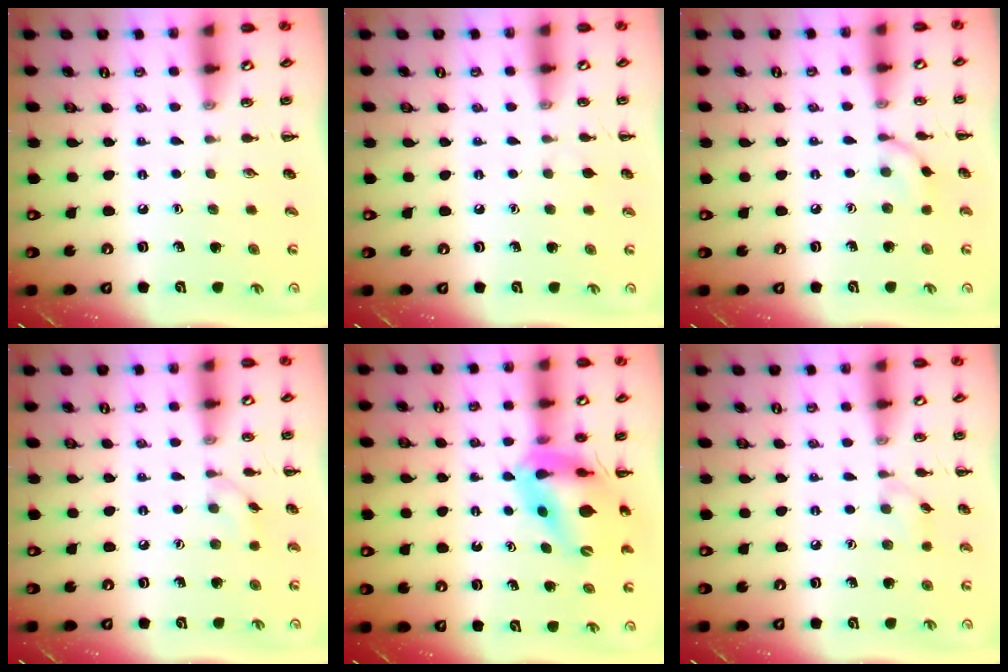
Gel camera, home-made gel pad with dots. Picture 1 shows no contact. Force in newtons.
{"total": 3.3, "press": 3.1, "slide": 1.1}
{"total": 6.4, "press": 6.4, "slide": 0.8}
{"total": 3.8, "press": 3.6, "slide": 1.1}
{"total": 12.6, "press": 12.0, "slide": 3.9}
{"total": 5.1, "press": 4.7, "slide": 1.7}